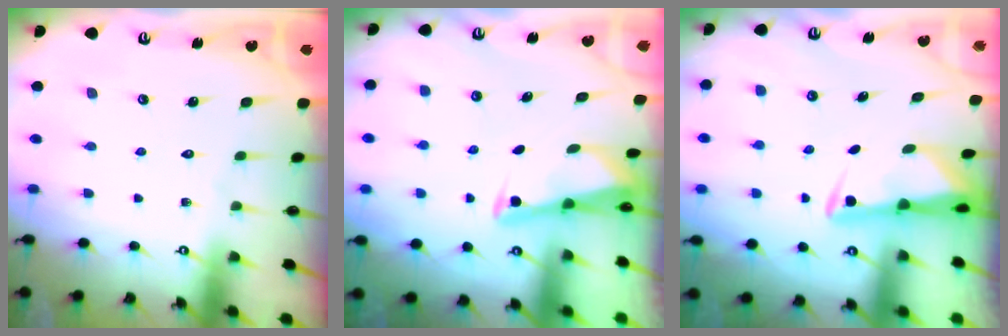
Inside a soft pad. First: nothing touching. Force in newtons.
{"total": 2.8, "press": 2.8, "slide": 0.1}
{"total": 3.1, "press": 3.1, "slide": 0.5}